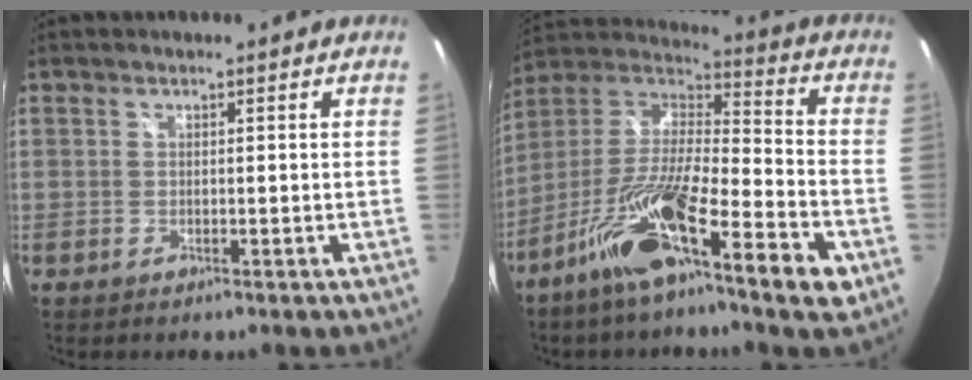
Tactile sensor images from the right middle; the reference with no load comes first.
{"total": 19.8, "force": [-10.6, 3.3, 16.4], "torque": [-0.284, -0.025, -0.193]}